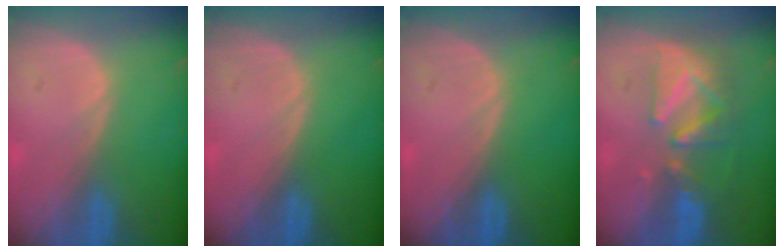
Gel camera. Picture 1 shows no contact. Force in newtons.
{"total": 0.0}
{"total": 0.0}
{"total": 8.4, "press": 7.8, "slide": 3.1}